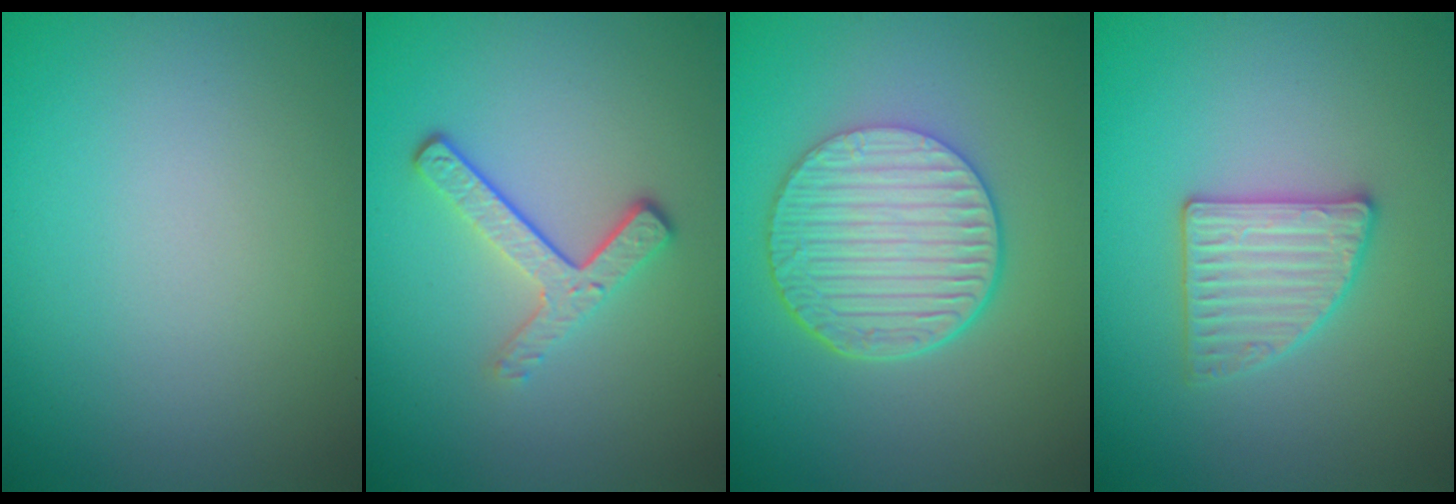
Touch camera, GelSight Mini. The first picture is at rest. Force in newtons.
{"total": 3.4, "press": 2.3, "slide": 2.5}
{"total": 6.5, "press": 4.7, "slide": 4.4}
{"total": 2.8, "press": 2.8, "slide": 0.4}